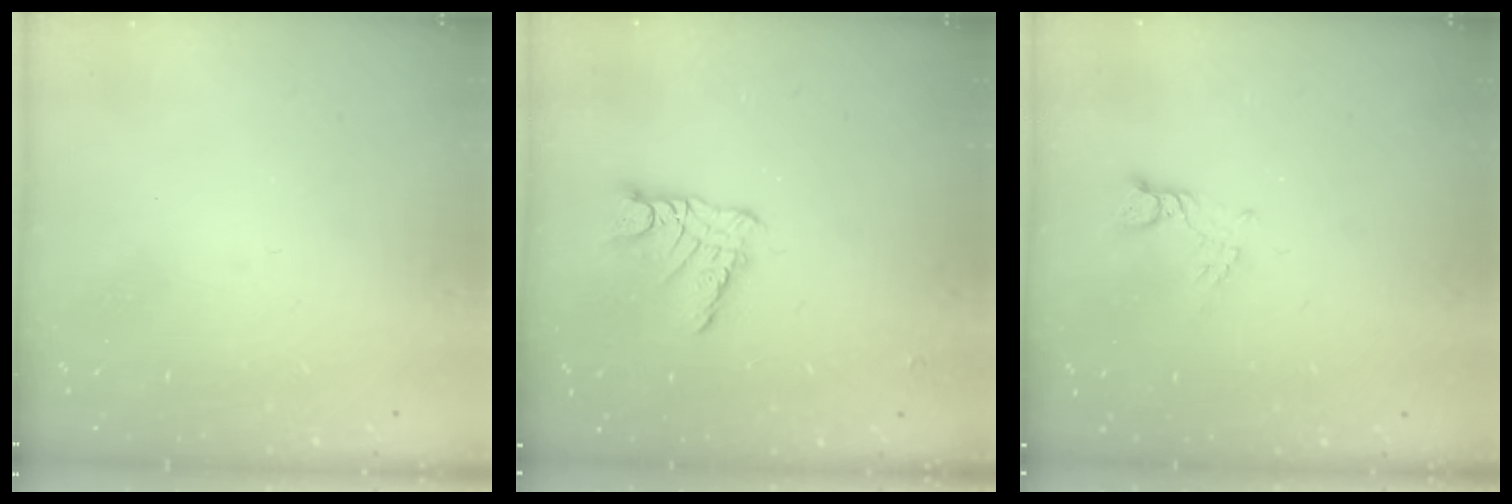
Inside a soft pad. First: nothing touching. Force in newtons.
{"total": 9.2, "press": 9.2, "slide": 0.6}
{"total": 2.6, "press": 2.6, "slide": 0.1}